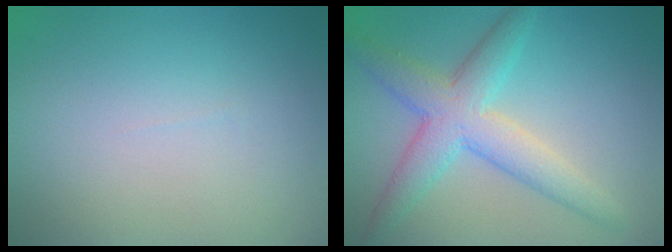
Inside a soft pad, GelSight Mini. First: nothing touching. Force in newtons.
{"total": 5.4, "press": 5.4, "slide": 0.1}